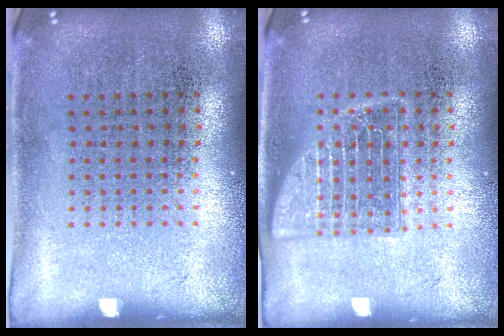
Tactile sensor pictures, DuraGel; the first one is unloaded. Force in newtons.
{"total": 2.5, "press": 2.4, "slide": 0.3}